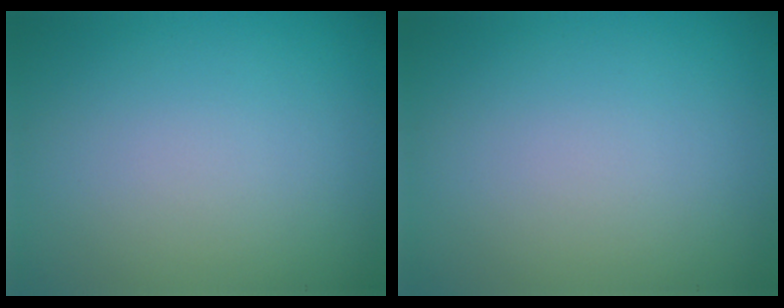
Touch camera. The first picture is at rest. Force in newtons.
{"total": 0.0}